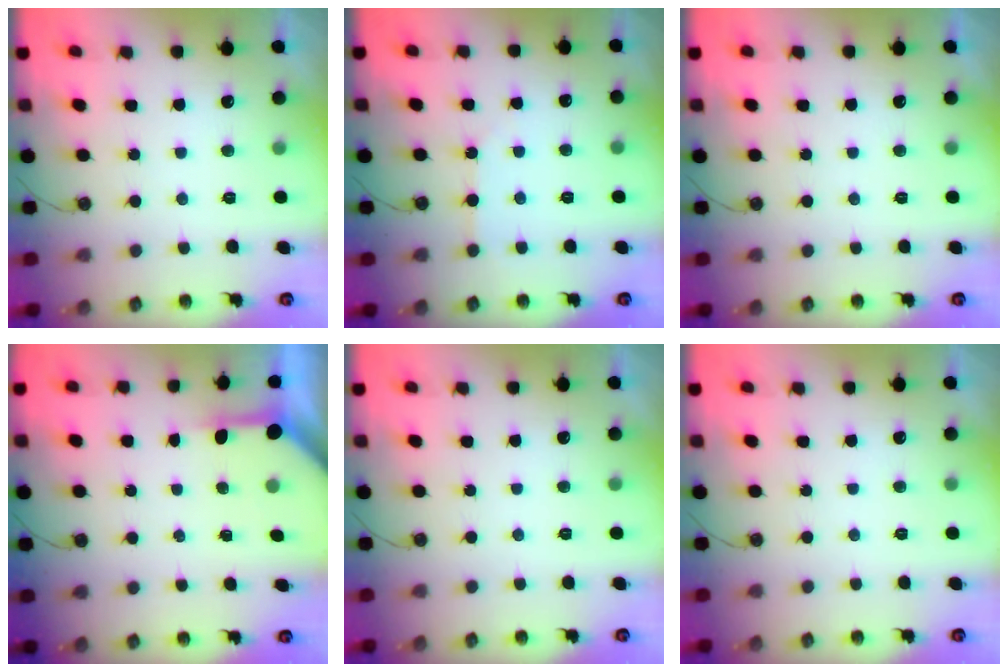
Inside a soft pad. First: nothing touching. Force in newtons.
{"total": 3.7, "press": 3.7, "slide": 0.5}
{"total": 0.0}
{"total": 3.5, "press": 3.4, "slide": 0.4}
{"total": 0.0}
{"total": 0.0}